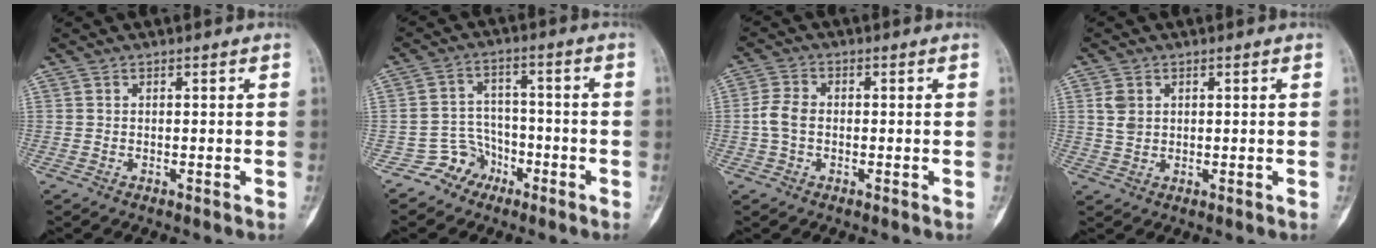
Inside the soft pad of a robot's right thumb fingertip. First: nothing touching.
{"total": 5.8, "force": [-3.8, 4.4, -0.3], "torque": [0.045, 0.046, -0.072]}
{"total": 4.3, "force": [-0.5, 3.2, 2.9], "torque": [-0.062, 0.011, -0.017]}
{"total": 3.0, "force": [0.8, 2.4, 1.7], "torque": [-0.022, 0.000, 0.020]}